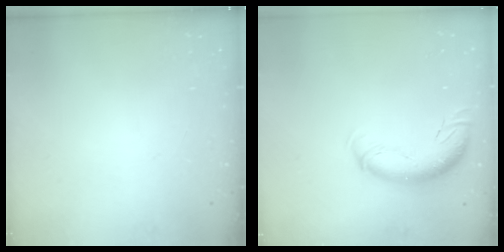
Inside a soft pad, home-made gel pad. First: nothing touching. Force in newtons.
{"total": 11.0, "press": 10.7, "slide": 2.8}